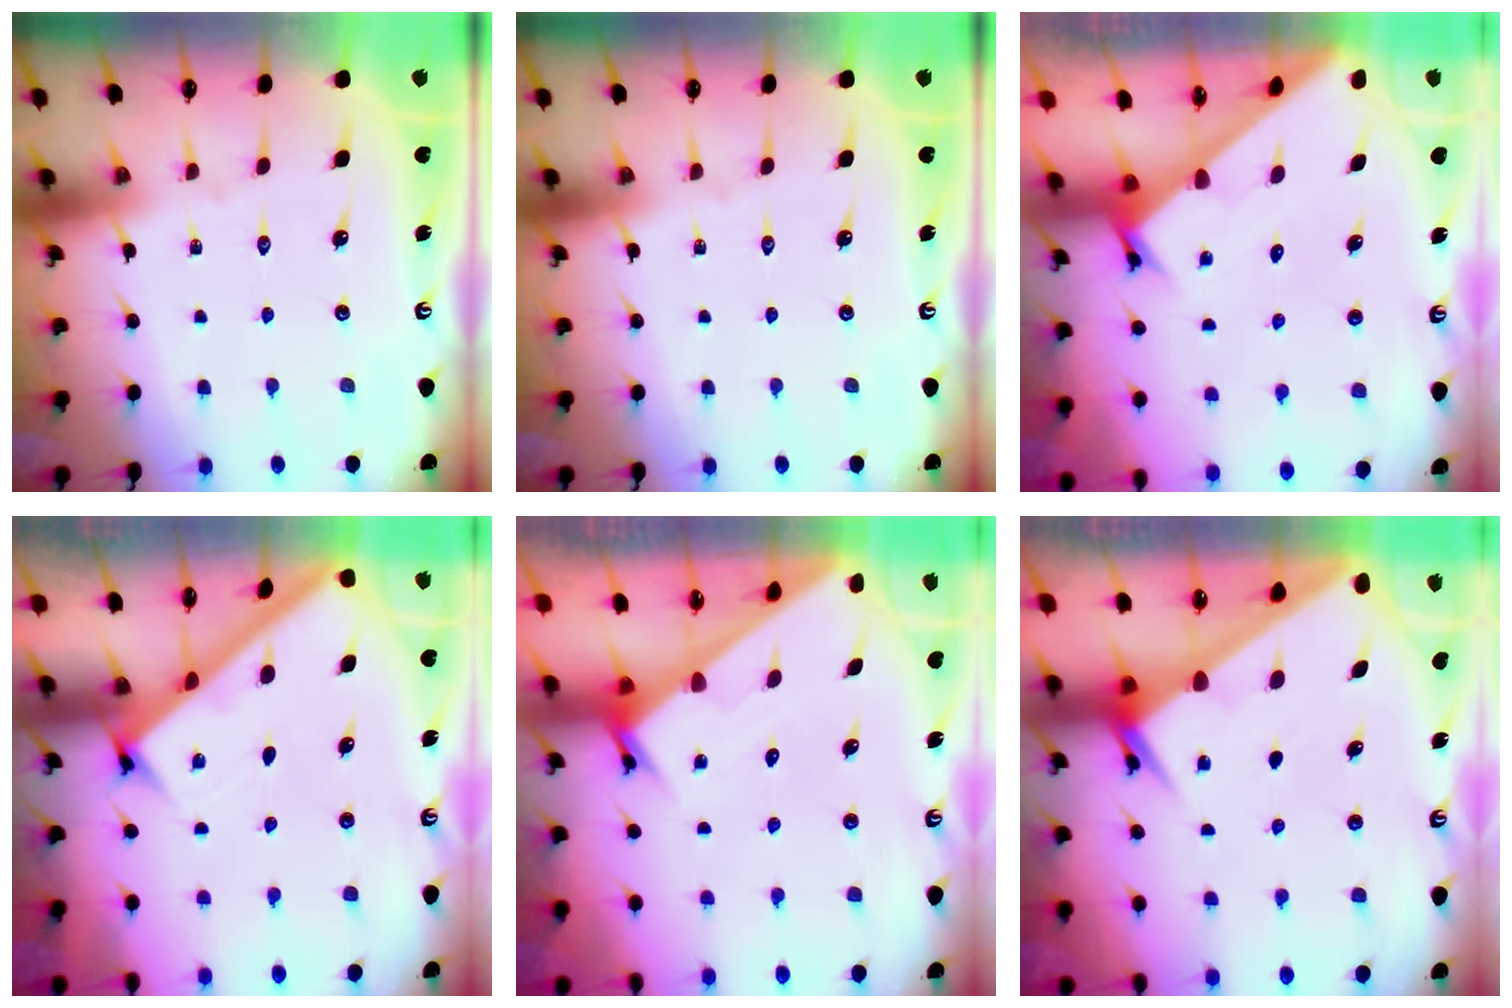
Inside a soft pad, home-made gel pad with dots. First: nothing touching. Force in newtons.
{"total": 0.0}
{"total": 2.3, "press": 2.3, "slide": 0.1}
{"total": 2.7, "press": 2.7, "slide": 0.4}
{"total": 2.3, "press": 2.3, "slide": 0.1}
{"total": 2.5, "press": 2.5, "slide": 0.2}